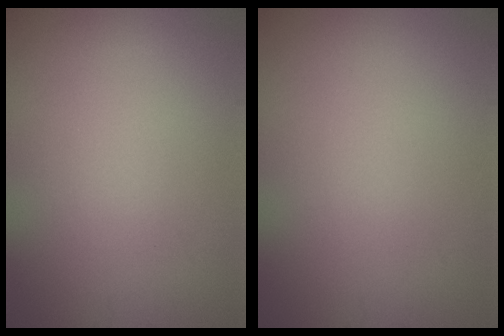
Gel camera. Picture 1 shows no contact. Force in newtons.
{"total": 0.0}